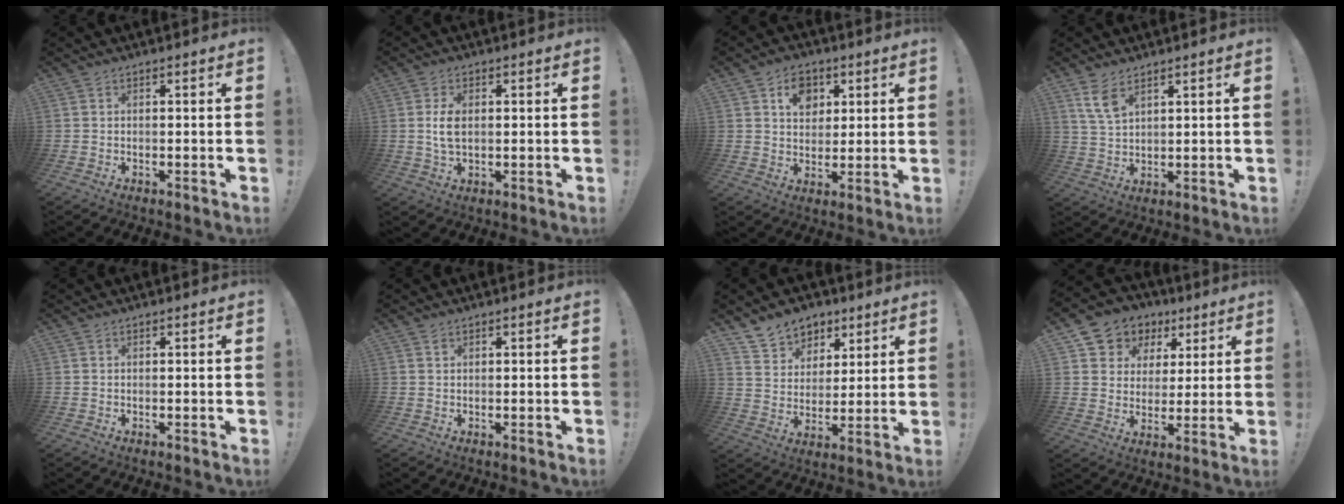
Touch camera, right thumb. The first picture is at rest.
{"total": 5.1, "force": [0.4, 2.9, 4.1], "torque": [-0.082, -0.001, 0.003]}
{"total": 8.5, "force": [3.5, 7.0, 3.4], "torque": [-0.049, -0.011, 0.067]}
{"total": 6.6, "force": [4.2, 3.3, 3.9], "torque": [-0.060, -0.021, 0.078]}
{"total": 0.0}
{"total": 0.9, "force": [0.5, 0.6, 0.3], "torque": [0.001, -0.002, 0.008]}
{"total": 10.1, "force": [7.1, 7.0, 1.5], "torque": [-0.026, -0.053, 0.142]}
{"total": 8.0, "force": [3.5, 7.1, 1.5], "torque": [-0.021, -0.029, 0.072]}